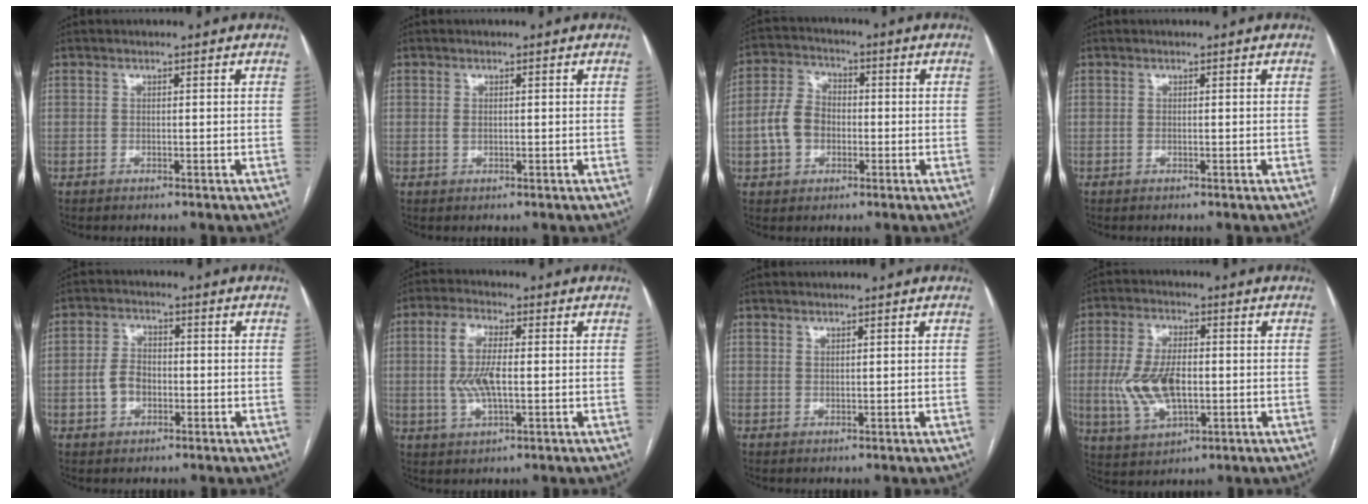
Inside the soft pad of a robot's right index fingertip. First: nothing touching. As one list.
[{"total": 0.8, "force": [0.1, 0.5, 0.6], "torque": [-0.013, 0.000, 0.002]}, {"total": 7.3, "force": [-1.4, 5.5, 4.6], "torque": [-0.112, 0.025, -0.027]}, {"total": 0.0}, {"total": 4.7, "force": [-0.9, 3.4, 3.1], "torque": [-0.067, 0.011, -0.014]}, {"total": 7.3, "force": [0.1, 2.5, 6.9], "torque": [-0.149, 0.004, 0.003]}, {"total": 0.5, "force": [0.5, 0.1, 0.1], "torque": [-0.002, -0.005, 0.010]}, {"total": 10.5, "force": [-1.0, 4.8, 9.3], "torque": [-0.201, 0.004, -0.010]}]